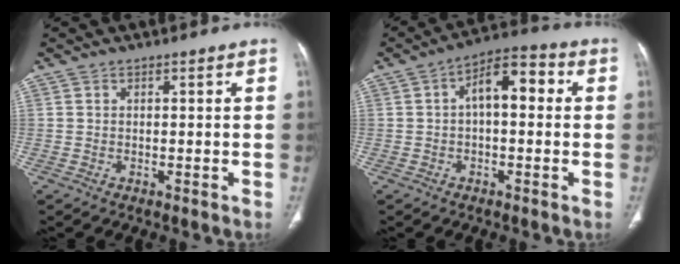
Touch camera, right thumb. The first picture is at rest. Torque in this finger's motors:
{"motor_torque": [2.33, 2.68, 1.07, -0.46, 0.04]}